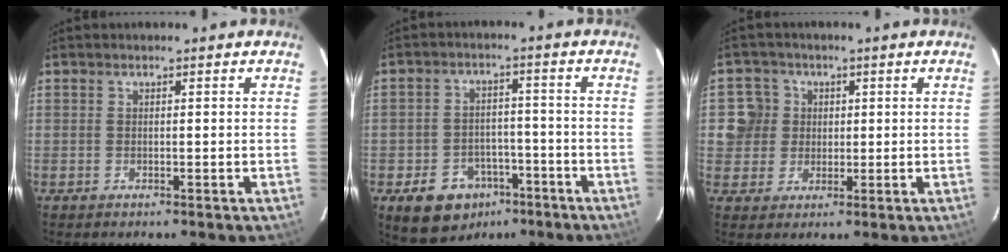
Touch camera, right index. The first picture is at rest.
{"total": 11.3, "force": [-6.6, 8.2, 4.2], "torque": [-0.098, 0.022, -0.075]}
{"total": 5.7, "force": [0.9, 5.6, 0.5], "torque": [-0.003, 0.016, 0.014]}